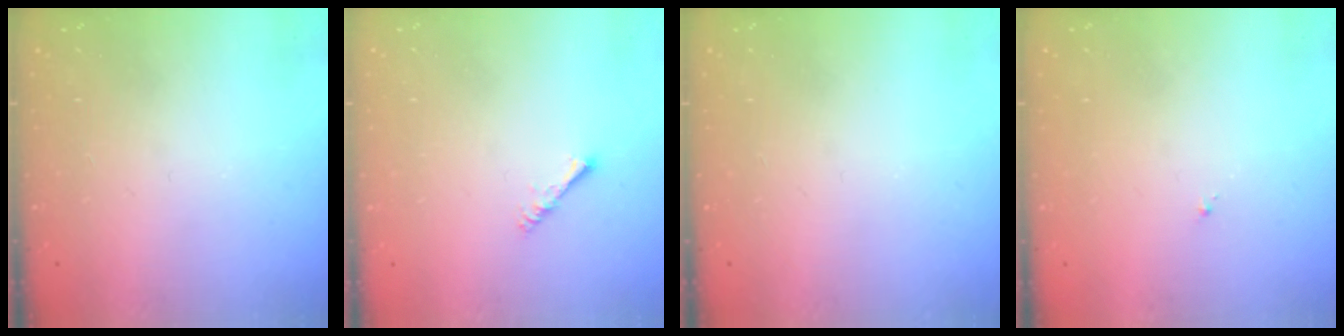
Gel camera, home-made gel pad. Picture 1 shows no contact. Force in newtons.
{"total": 1.4, "press": 1.3, "slide": 0.3}
{"total": 0.0}
{"total": 0.8, "press": 0.7, "slide": 0.3}